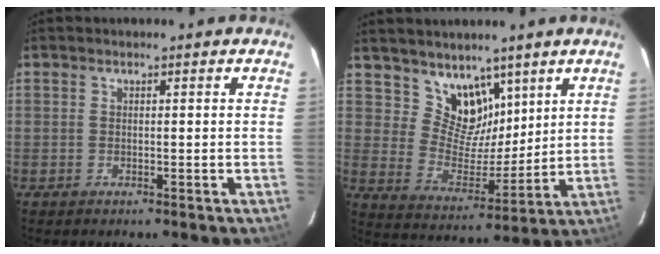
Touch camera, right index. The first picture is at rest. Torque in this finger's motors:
{"motor_torque": [-0.20, 0.31, 0.00, -0.01]}